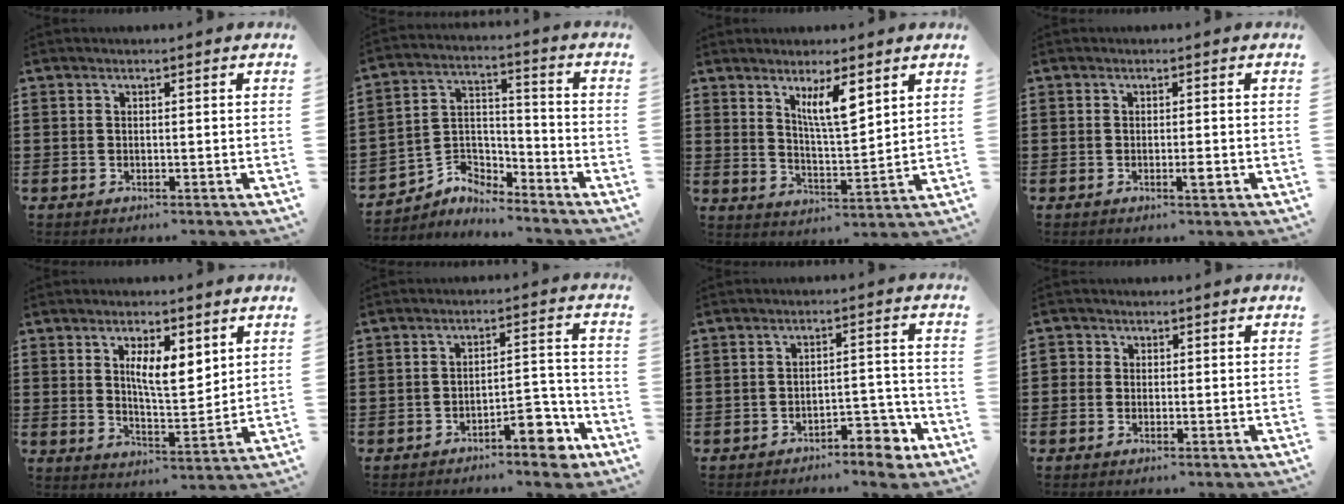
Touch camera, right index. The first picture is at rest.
{"total": 4.2, "force": [-3.6, 2.0, 0.8], "torque": [-0.041, -0.009, -0.080]}
{"total": 7.2, "force": [4.1, 1.9, 5.6], "torque": [-0.111, -0.002, 0.068]}
{"total": 1.7, "force": [-0.7, 0.3, 1.5], "torque": [-0.028, -0.001, -0.013]}
{"total": 6.5, "force": [3.0, 2.2, 5.3], "torque": [-0.095, -0.008, 0.048]}
{"total": 6.9, "force": [-4.9, 1.9, 4.5], "torque": [-0.061, 0.008, -0.087]}
{"total": 5.1, "force": [-4.1, 1.6, 2.7], "torque": [-0.043, 0.013, -0.076]}
{"total": 1.0, "force": [-0.3, 0.9, 0.1], "torque": [-0.004, 0.004, -0.007]}